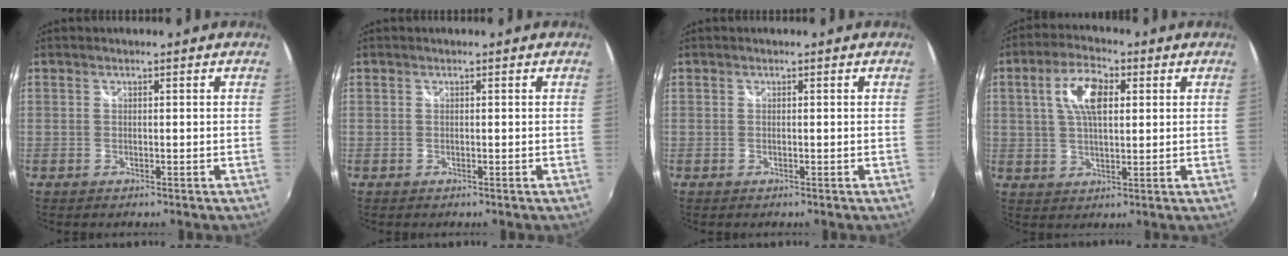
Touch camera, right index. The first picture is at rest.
{"total": 0.0}
{"total": 0.0}
{"total": 8.7, "force": [2.5, 4.0, 7.3], "torque": [-0.138, 0.017, 0.044]}